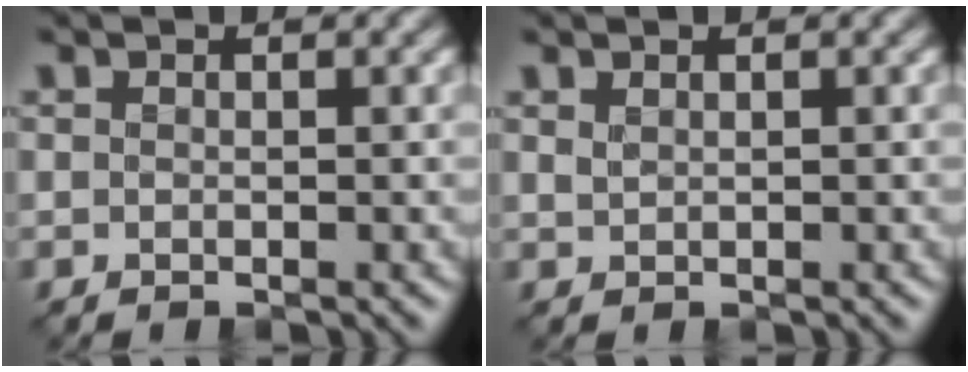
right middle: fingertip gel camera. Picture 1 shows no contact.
{"total": 0.6, "force": [0.5, 0.2, 0.2], "torque": [-0.009, 0.000, 0.013]}